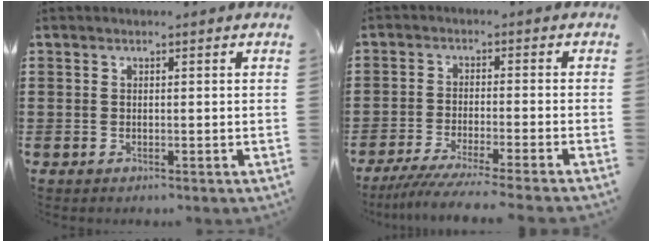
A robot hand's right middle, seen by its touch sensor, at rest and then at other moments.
{"total": 4.4, "force": [-3.9, -0.6, 2.0], "torque": [-0.049, -0.019, -0.078]}